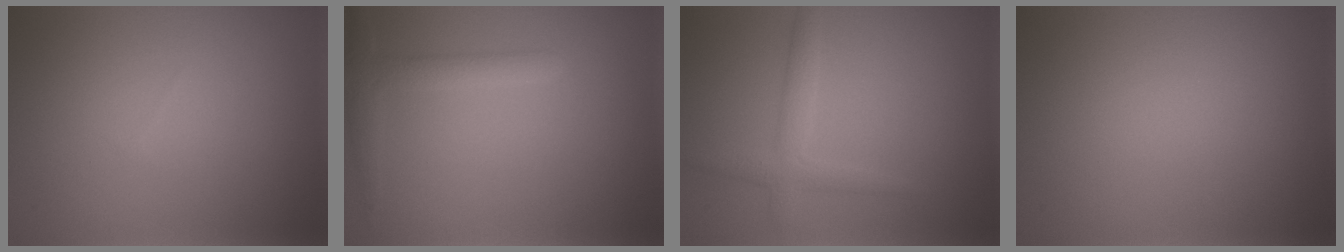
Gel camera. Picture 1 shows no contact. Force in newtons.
{"total": 2.3, "press": 2.3, "slide": 0.2}
{"total": 2.3, "press": 2.3, "slide": 0.1}
{"total": 0.0}